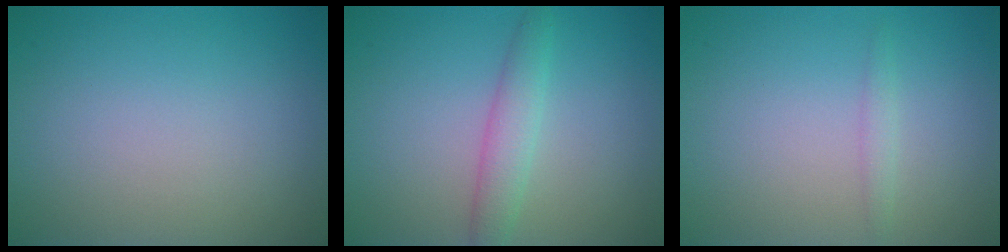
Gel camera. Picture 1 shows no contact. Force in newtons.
{"total": 2.5, "press": 2.5, "slide": 0.1}
{"total": 0.8, "press": 0.8, "slide": 0.0}